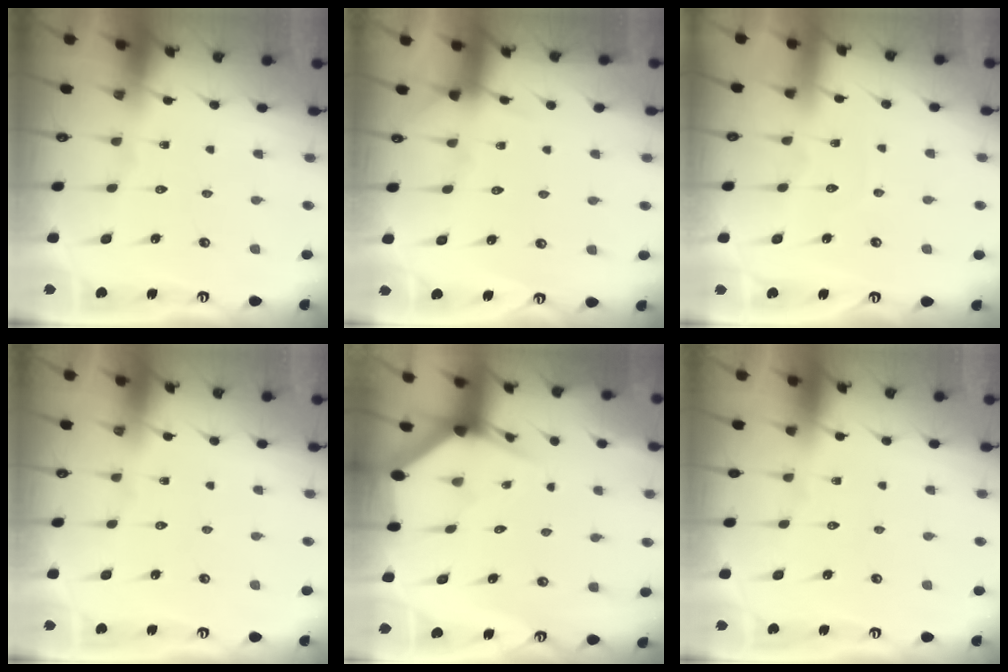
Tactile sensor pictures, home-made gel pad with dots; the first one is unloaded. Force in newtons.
{"total": 2.2, "press": 2.2, "slide": 0.2}
{"total": 2.7, "press": 2.7, "slide": 0.2}
{"total": 0.0}
{"total": 2.9, "press": 2.9, "slide": 0.1}
{"total": 0.0}